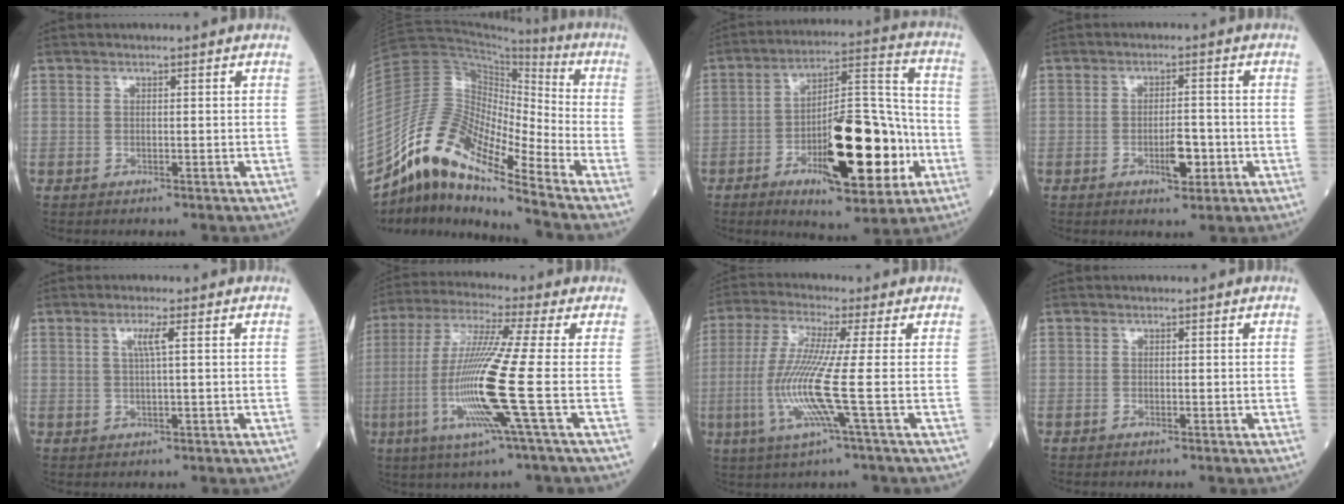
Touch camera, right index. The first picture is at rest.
{"total": 13.1, "force": [-10.4, 2.2, 7.7], "torque": [-0.150, 0.043, -0.188]}
{"total": 18.3, "force": [-5.9, 5.1, 16.5], "torque": [-0.271, 0.012, -0.082]}
{"total": 4.1, "force": [-1.5, 1.2, 3.6], "torque": [-0.059, 0.002, -0.018]}
{"total": 2.3, "force": [0.7, -0.4, 2.2], "torque": [-0.047, 0.003, 0.015]}
{"total": 14.1, "force": [-3.2, -2.0, 13.6], "torque": [-0.283, -0.019, -0.072]}
{"total": 10.3, "force": [-2.1, -1.3, 10.0], "torque": [-0.222, -0.014, -0.047]}
{"total": 0.0}